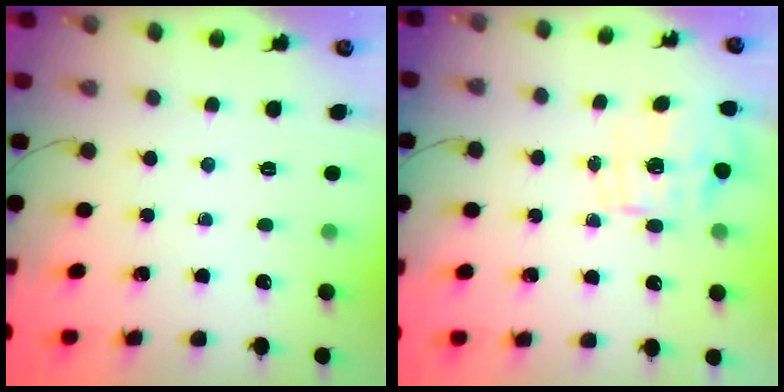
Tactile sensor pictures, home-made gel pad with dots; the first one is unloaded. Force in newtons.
{"total": 1.7, "press": 1.5, "slide": 0.6}